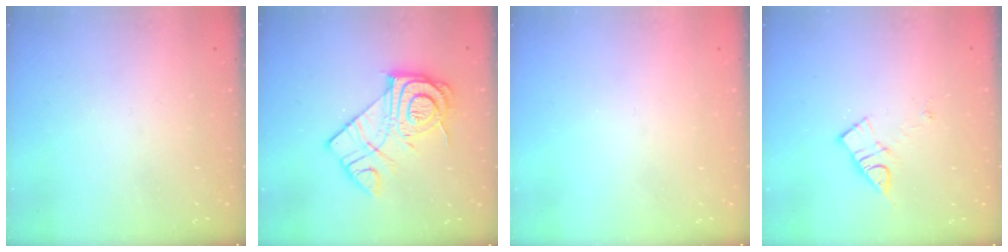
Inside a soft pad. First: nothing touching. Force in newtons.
{"total": 15.6, "press": 15.5, "slide": 0.9}
{"total": 0.0}
{"total": 7.9, "press": 7.9, "slide": 0.4}